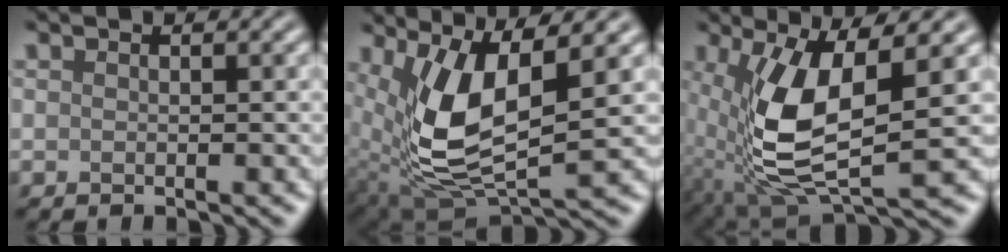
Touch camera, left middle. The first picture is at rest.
{"total": 9.2, "force": [1.8, 3.8, 8.1], "torque": [-0.184, -0.013, 0.039]}
{"total": 9.8, "force": [0.4, 4.0, 9.0], "torque": [-0.205, -0.017, 0.015]}